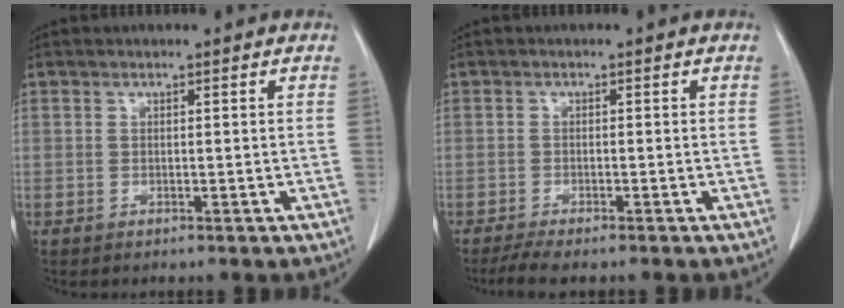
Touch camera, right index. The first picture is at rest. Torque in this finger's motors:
{"motor_torque": [0.01, -0.02, 0.14, 0.03]}